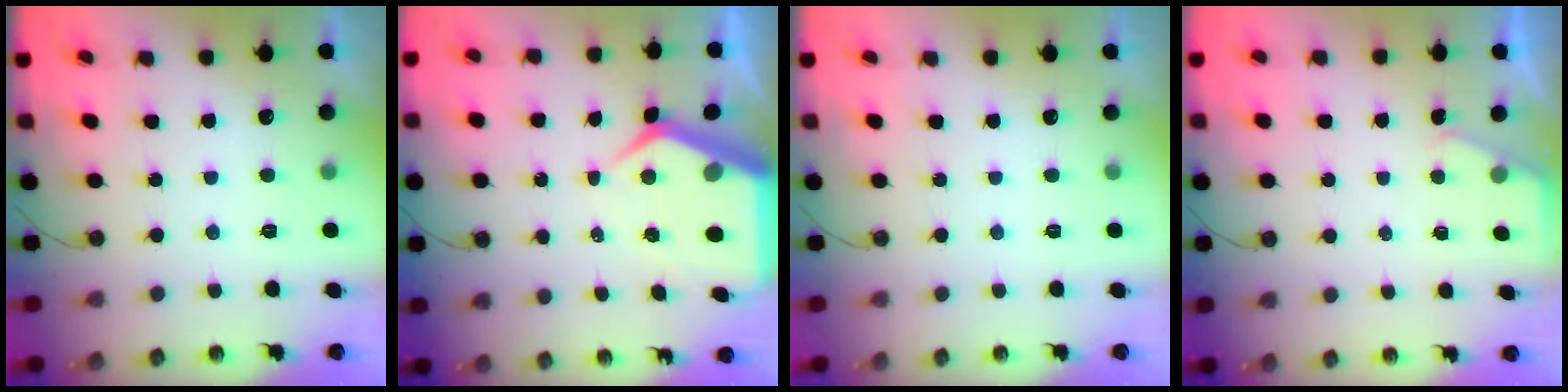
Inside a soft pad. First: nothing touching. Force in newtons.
{"total": 9.6, "press": 9.6, "slide": 0.8}
{"total": 0.0}
{"total": 2.0, "press": 2.0, "slide": 0.3}